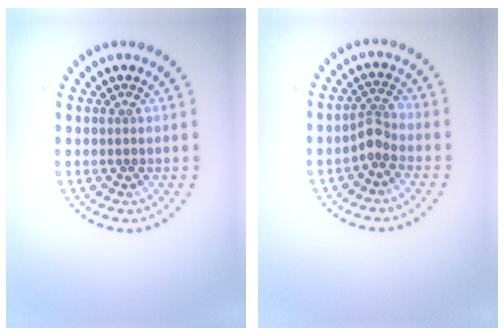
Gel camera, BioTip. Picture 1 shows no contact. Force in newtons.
{"total": 2.0, "press": 1.5, "slide": 1.4}